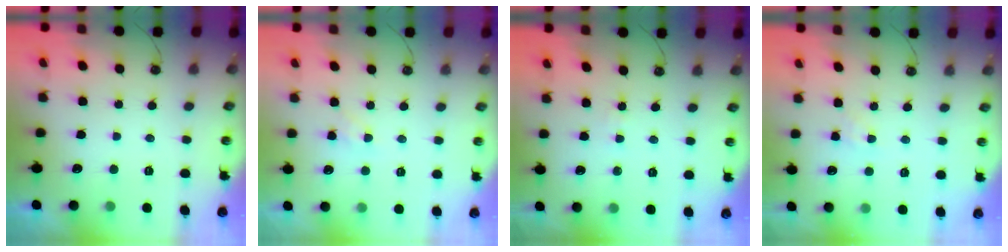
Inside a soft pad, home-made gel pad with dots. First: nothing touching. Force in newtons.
{"total": 6.0, "press": 5.9, "slide": 0.7}
{"total": 2.8, "press": 2.8, "slide": 0.3}
{"total": 2.4, "press": 2.4, "slide": 0.4}